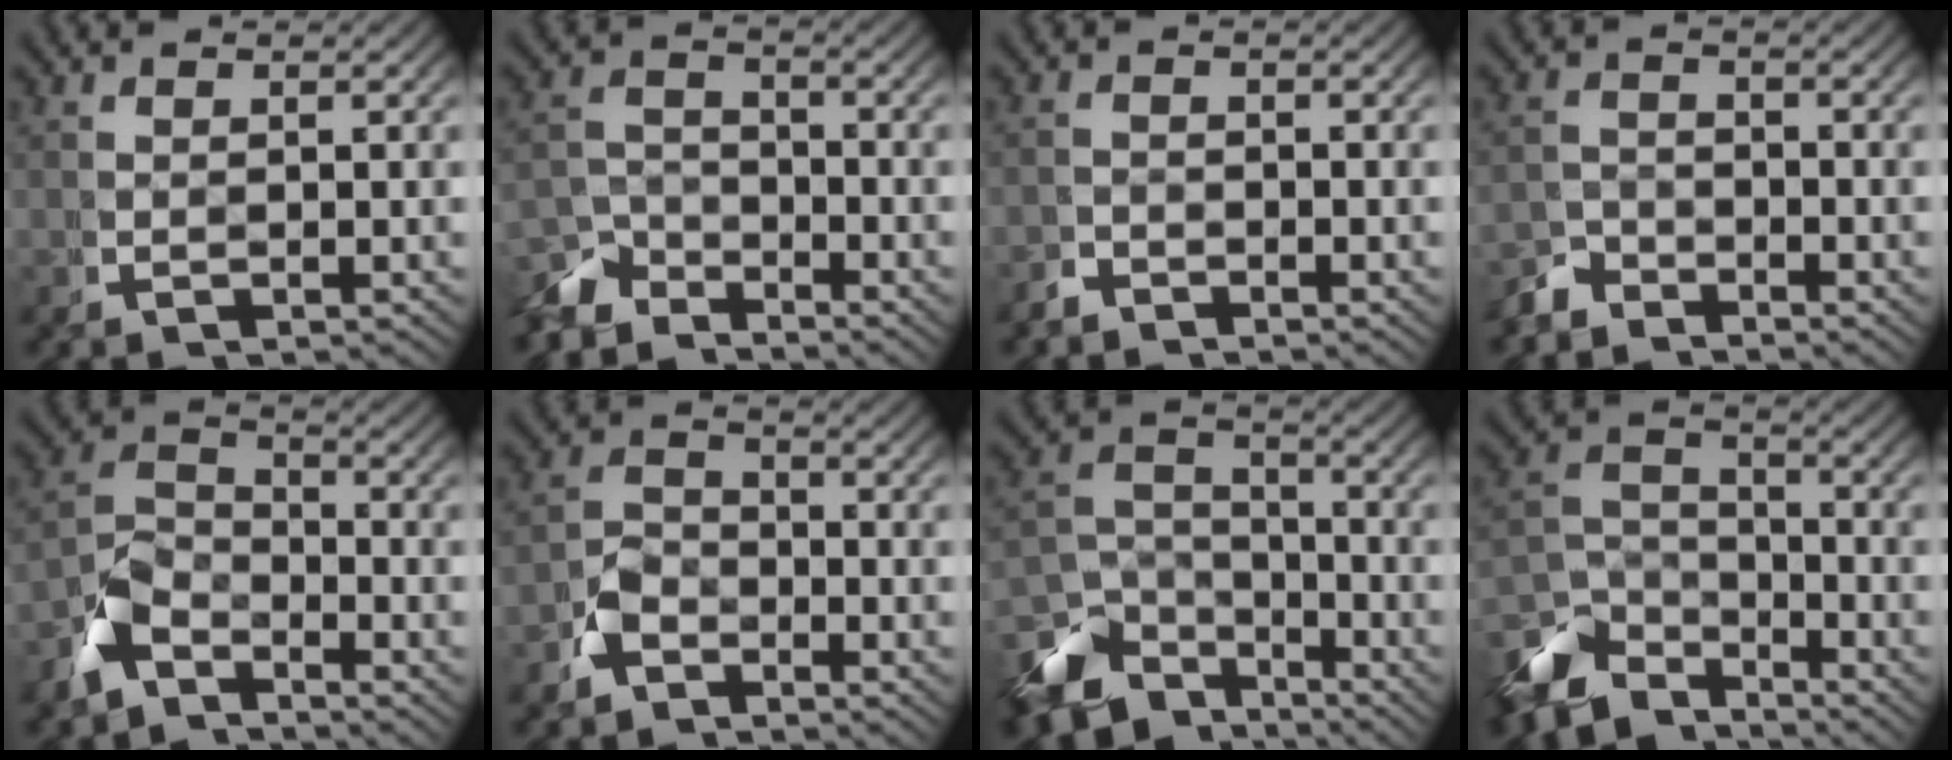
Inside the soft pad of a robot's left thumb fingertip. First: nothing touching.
{"total": 4.9, "force": [-3.8, 2.5, 1.7], "torque": [-0.013, -0.015, -0.068]}
{"total": 1.7, "force": [-1.6, 0.4, -0.1], "torque": [0.010, -0.009, -0.033]}
{"total": 2.9, "force": [-2.8, 0.9, 0.1], "torque": [0.007, -0.011, -0.054]}
{"total": 5.3, "force": [-2.4, 3.6, 3.0], "torque": [-0.057, -0.011, -0.046]}
{"total": 3.5, "force": [-2.0, 2.4, 1.5], "torque": [-0.027, -0.009, -0.036]}
{"total": 10.6, "force": [-4.9, 7.1, 6.1], "torque": [-0.108, -0.036, -0.076]}
{"total": 8.7, "force": [-4.6, 5.4, 5.0], "torque": [-0.086, -0.029, -0.075]}